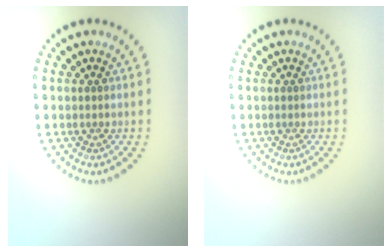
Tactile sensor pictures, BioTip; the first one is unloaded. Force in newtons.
{"total": 0.0}